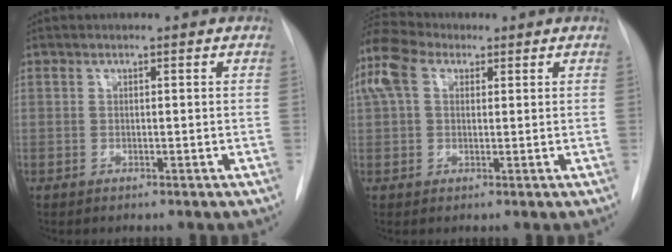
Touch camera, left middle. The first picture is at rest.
{"total": 10.9, "force": [5.0, 6.9, 6.8], "torque": [-0.183, 0.053, 0.094]}